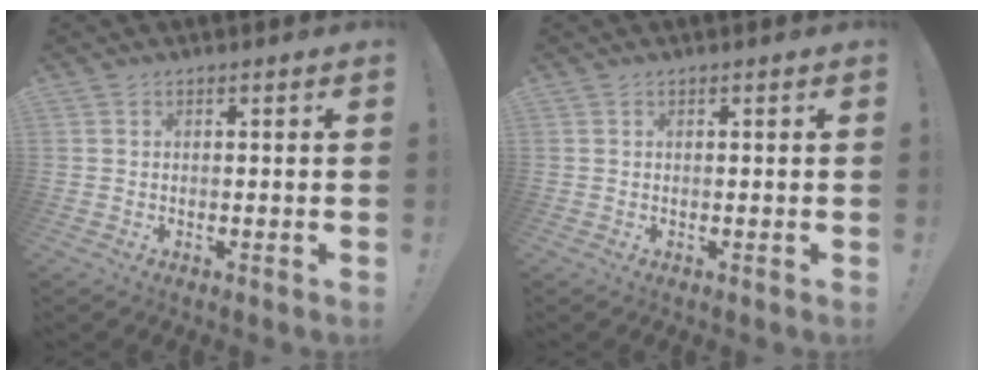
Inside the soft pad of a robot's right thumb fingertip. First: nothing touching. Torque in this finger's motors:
{"motor_torque": [-0.04, 0.04, 0.05, -0.05, 0.04]}